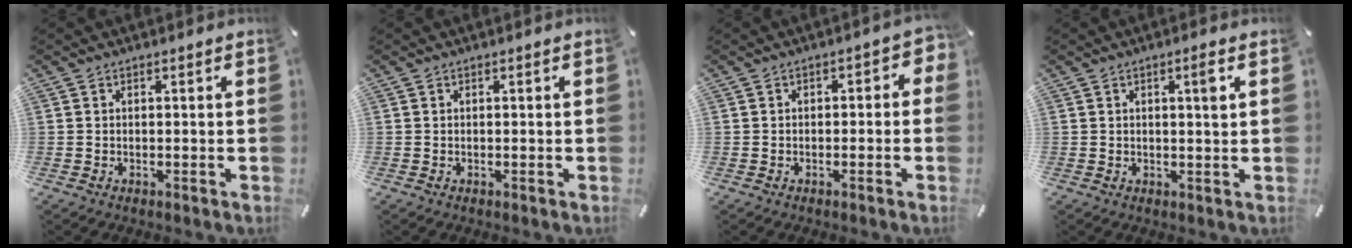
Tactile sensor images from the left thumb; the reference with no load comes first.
{"total": 0.0}
{"total": 2.6, "force": [-1.3, 1.5, 1.6], "torque": [-0.022, 0.010, -0.028]}
{"total": 3.0, "force": [0.9, 0.3, 2.9], "torque": [-0.041, -0.005, 0.008]}